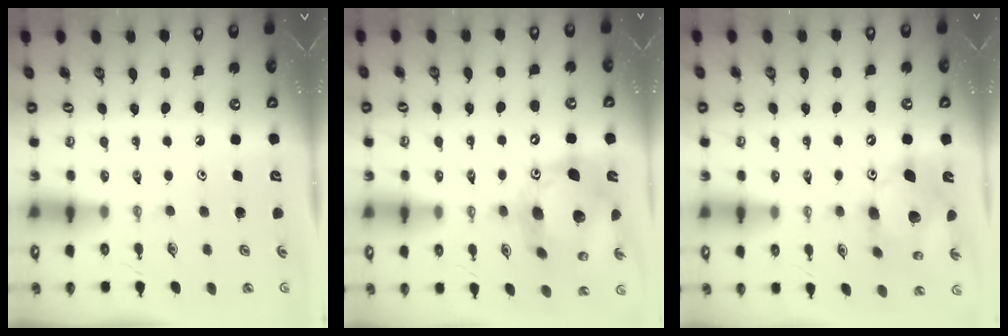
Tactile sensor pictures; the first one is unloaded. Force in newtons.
{"total": 19.0, "press": 18.9, "slide": 2.5}
{"total": 14.9, "press": 14.7, "slide": 2.6}